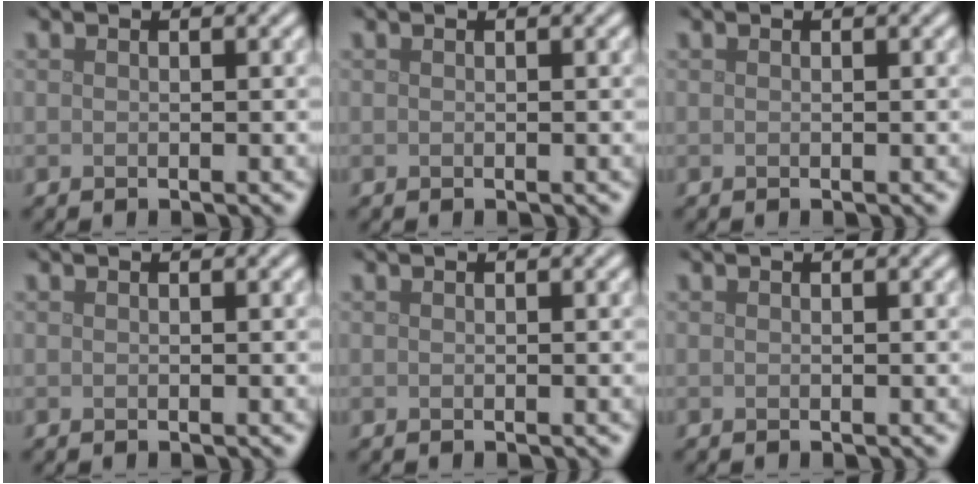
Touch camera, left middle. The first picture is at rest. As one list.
[{"total": 0.0}, {"total": 0.0}, {"total": 0.0}, {"total": 0.0}, {"total": 0.0}]